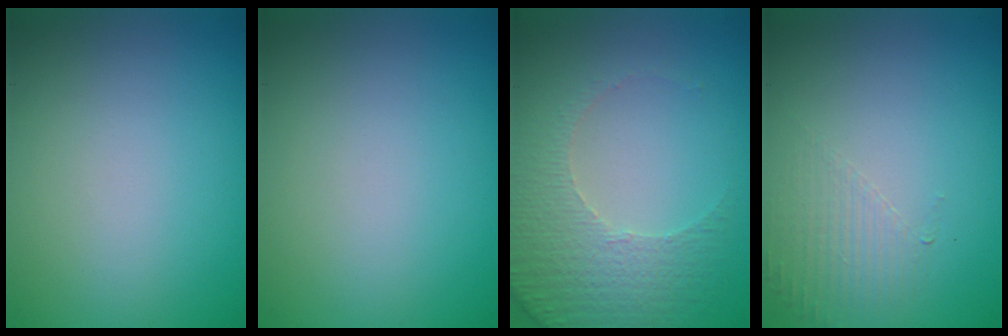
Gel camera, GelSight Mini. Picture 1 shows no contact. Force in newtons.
{"total": 0.0}
{"total": 4.9, "press": 3.6, "slide": 3.3}
{"total": 1.6, "press": 0.4, "slide": 1.5}